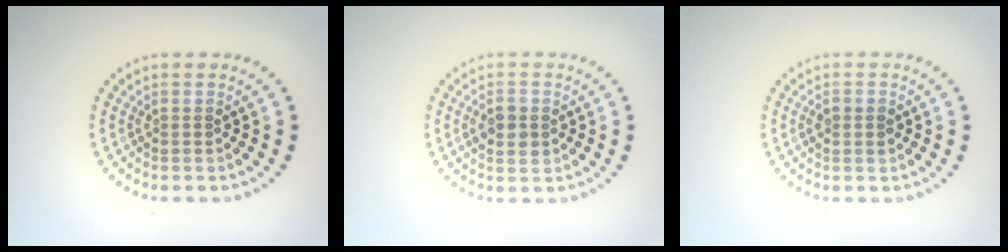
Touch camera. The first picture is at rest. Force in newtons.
{"total": 2.5, "press": 2.4, "slide": 0.1}
{"total": 1.3, "press": 1.3, "slide": 0.2}